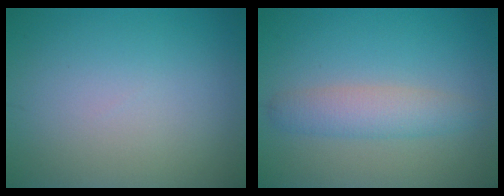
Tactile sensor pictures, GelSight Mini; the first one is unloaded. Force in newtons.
{"total": 3.0, "press": 3.0, "slide": 0.1}